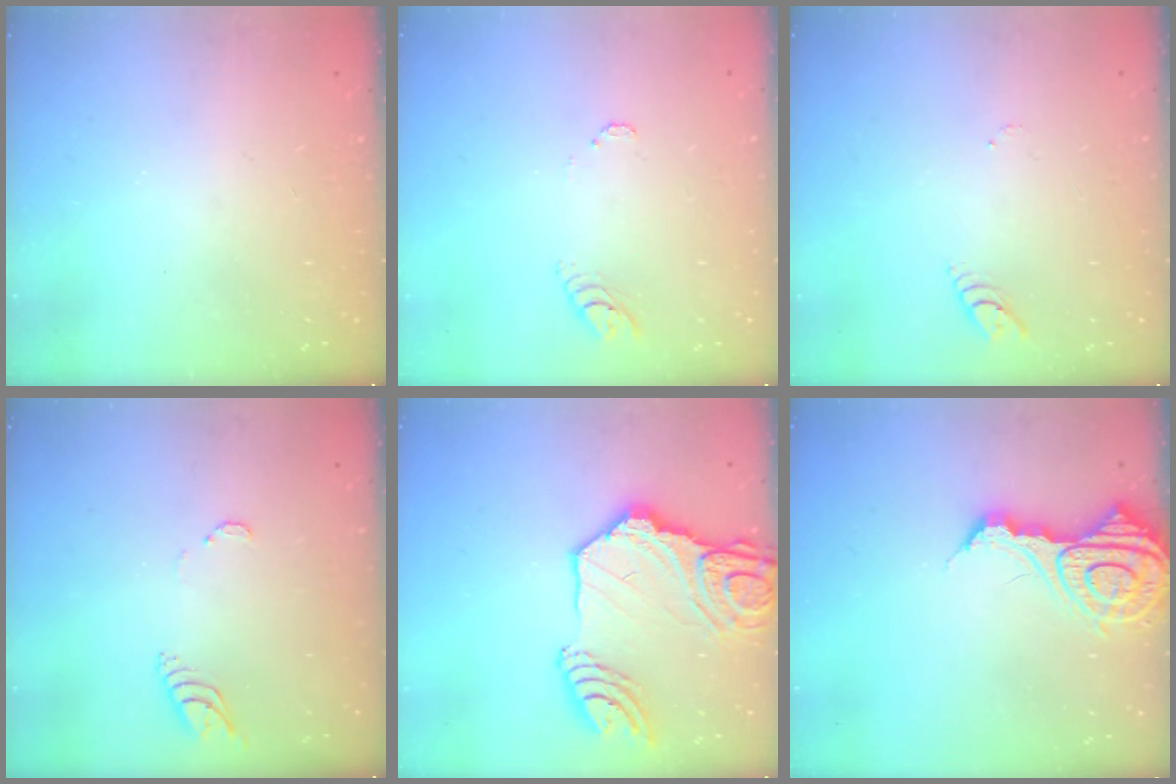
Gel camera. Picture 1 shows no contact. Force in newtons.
{"total": 3.7, "press": 3.7, "slide": 0.2}
{"total": 3.1, "press": 3.1, "slide": 0.3}
{"total": 3.9, "press": 3.9, "slide": 0.4}
{"total": 21.3, "press": 21.2, "slide": 2.6}
{"total": 15.0, "press": 14.9, "slide": 1.5}